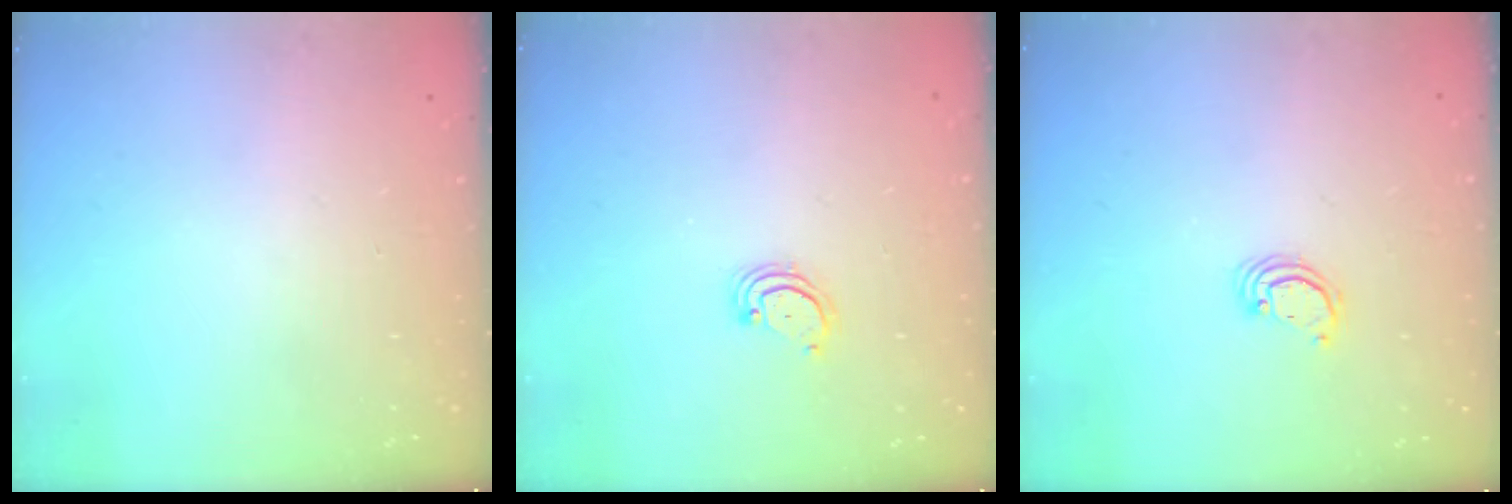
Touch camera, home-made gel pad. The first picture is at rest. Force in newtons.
{"total": 2.5, "press": 2.5, "slide": 0.3}
{"total": 2.6, "press": 2.6, "slide": 0.2}